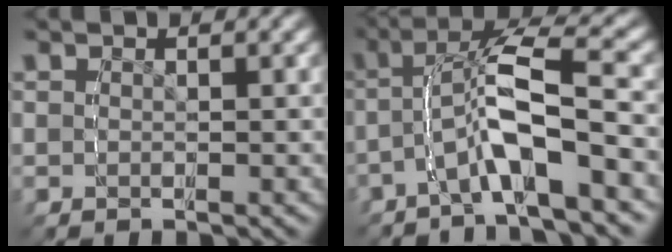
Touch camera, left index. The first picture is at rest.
{"total": 4.9, "force": [-0.8, 0.9, 4.8], "torque": [-0.093, 0.013, -0.015]}